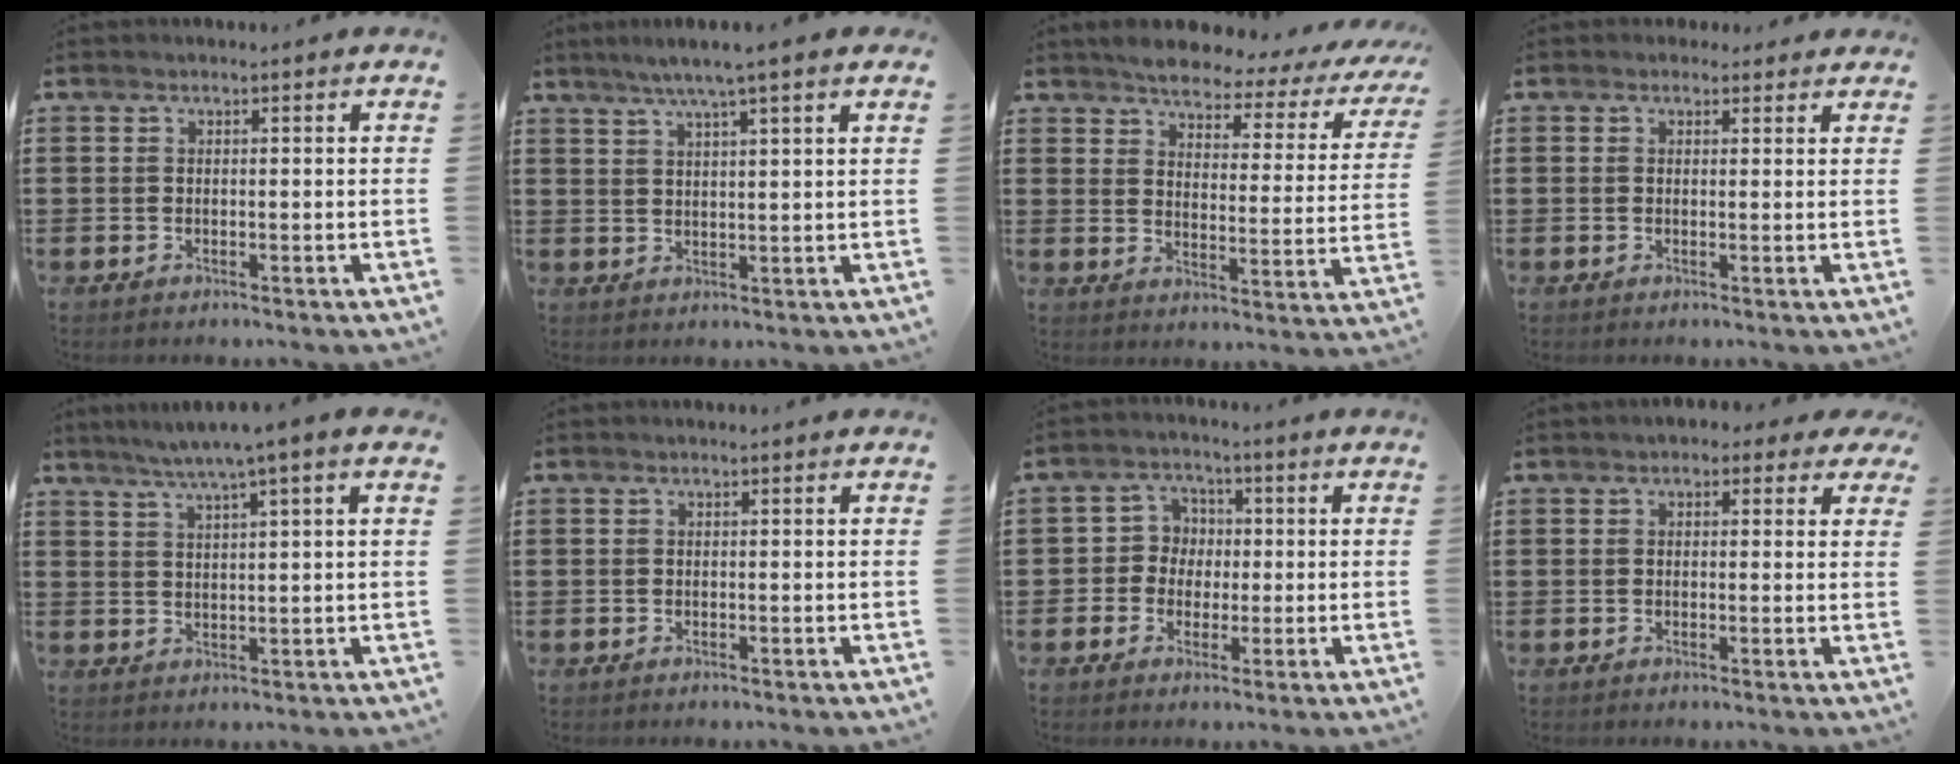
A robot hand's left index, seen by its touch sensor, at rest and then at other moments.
{"total": 4.6, "force": [3.3, -0.5, 3.1], "torque": [-0.067, -0.006, 0.056]}
{"total": 3.9, "force": [3.6, 1.0, 1.3], "torque": [-0.051, -0.024, 0.055]}
{"total": 1.4, "force": [0.9, 1.0, 0.3], "torque": [-0.001, 0.003, 0.015]}
{"total": 4.2, "force": [2.8, -0.6, 3.0], "torque": [-0.065, -0.007, 0.045]}
{"total": 0.0}
{"total": 4.7, "force": [-0.4, 4.6, 1.0], "torque": [-0.041, 0.015, -0.014]}
{"total": 1.7, "force": [0.7, 1.2, 0.9], "torque": [-0.007, 0.002, 0.008]}